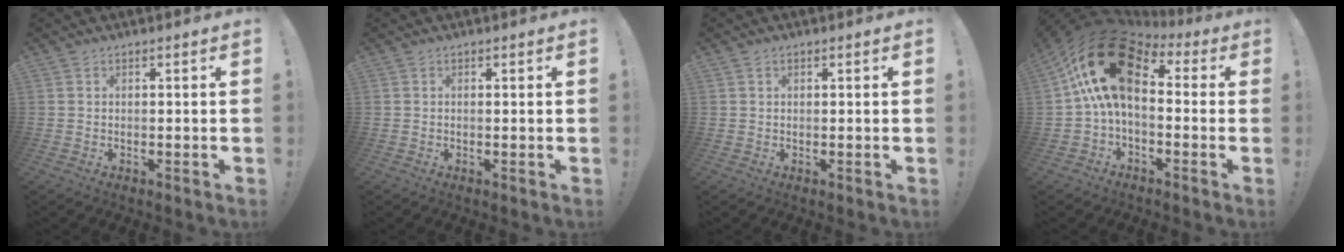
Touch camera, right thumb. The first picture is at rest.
{"total": 0.0}
{"total": 0.6, "force": [0.3, 0.4, 0.2], "torque": [0.002, 0.000, 0.005]}
{"total": 20.2, "force": [5.5, 10.7, 16.2], "torque": [-0.298, -0.011, 0.104]}